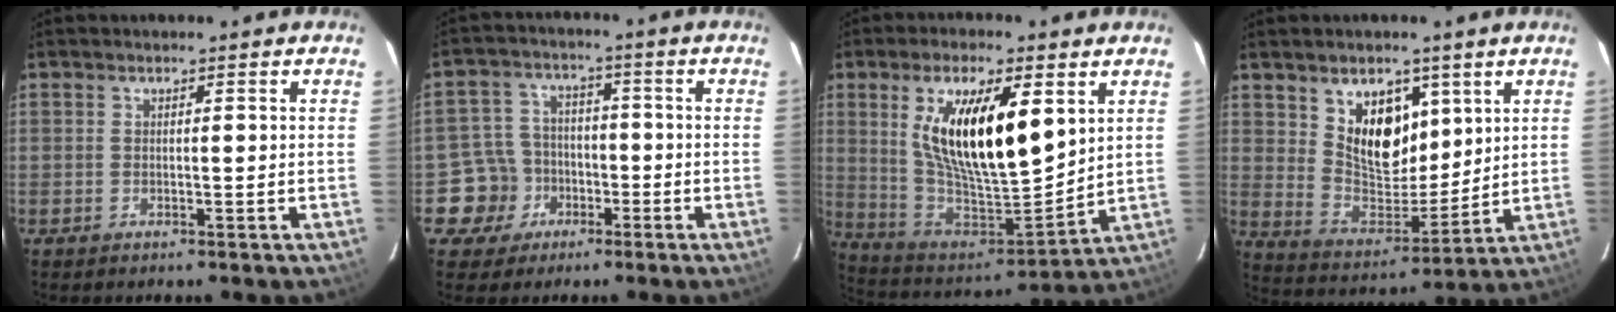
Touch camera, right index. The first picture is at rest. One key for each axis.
{"total": 8.0, "fx": -3.5, "fy": 7.2, "fz": 0.4, "tx": -0.038, "ty": 0.027, "tz": -0.055}
{"total": 20.3, "fx": 6.9, "fy": 7.1, "fz": 17.8, "tx": -0.326, "ty": -0.005, "tz": 0.135}
{"total": 12.7, "fx": 5.8, "fy": 7.6, "fz": 8.3, "tx": -0.141, "ty": -0.007, "tz": 0.121}